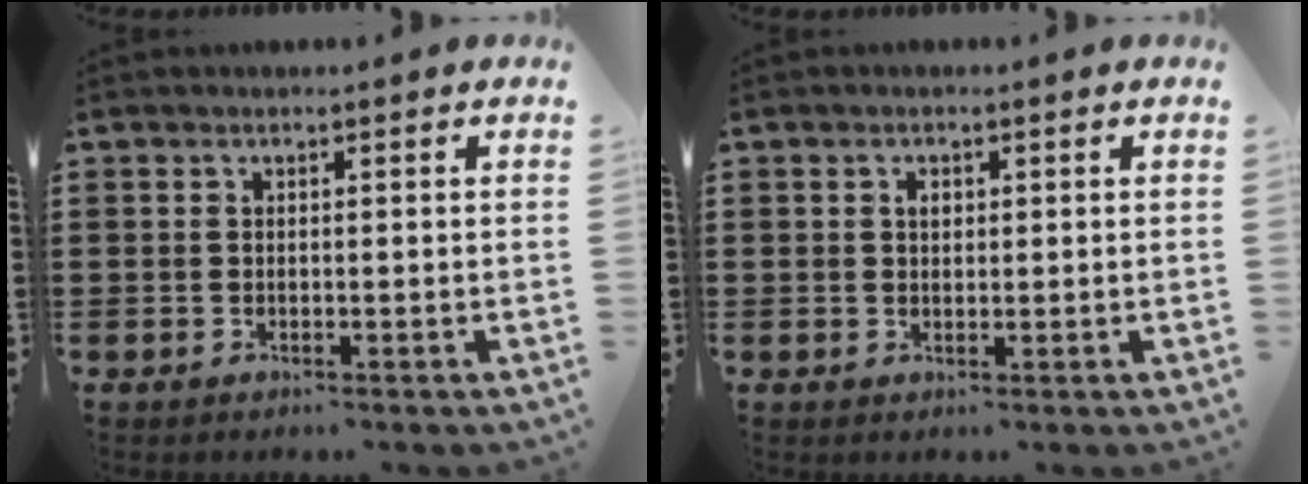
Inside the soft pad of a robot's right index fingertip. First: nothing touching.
{"total": 1.4, "force": [0.4, 0.9, 0.9], "torque": [-0.020, 0.006, 0.008]}